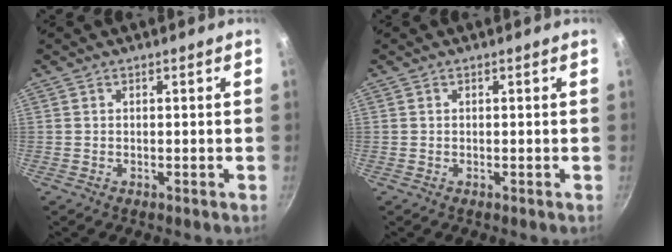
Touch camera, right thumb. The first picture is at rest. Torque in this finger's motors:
{"motor_torque": [0.00, 0.00, 0.06, 0.12, 0.04]}